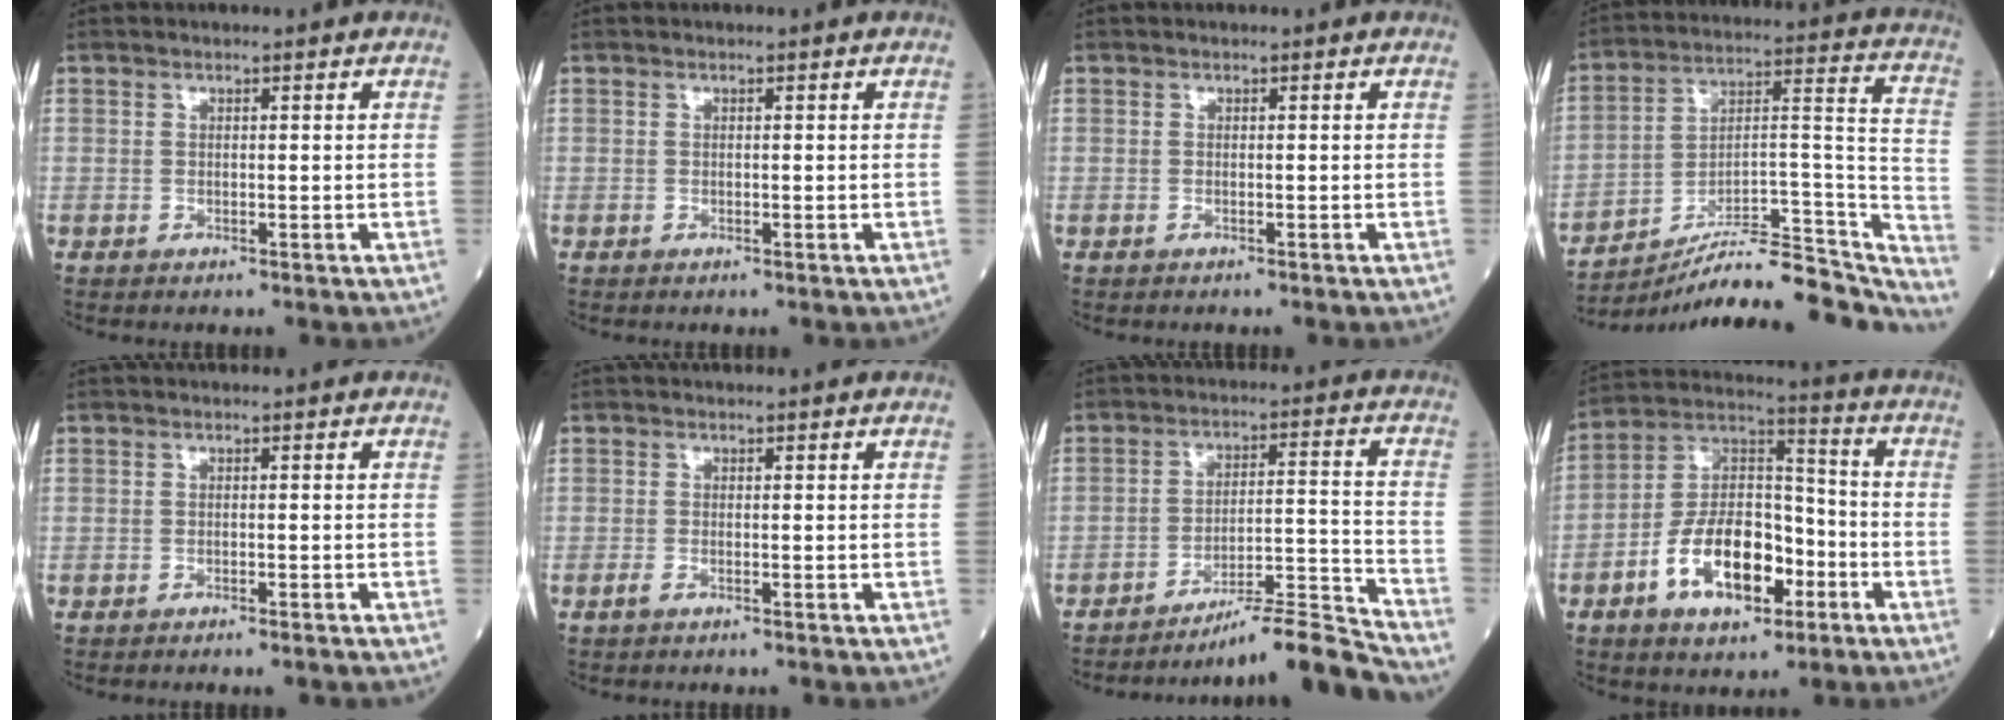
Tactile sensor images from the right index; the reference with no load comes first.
{"total": 0.0}
{"total": 0.0}
{"total": 24.3, "force": [-22.4, 3.6, 8.7], "torque": [-0.082, 0.045, -0.332]}
{"total": 1.6, "force": [-1.4, -0.1, 0.8], "torque": [-0.011, -0.001, -0.017]}
{"total": 1.2, "force": [-0.8, 0.1, 0.9], "torque": [-0.022, -0.002, -0.016]}
{"total": 10.9, "force": [-10.4, -2.5, 2.3], "torque": [-0.013, 0.033, -0.174]}
{"total": 13.9, "force": [-5.8, 6.8, 10.6], "torque": [-0.208, 0.018, -0.099]}